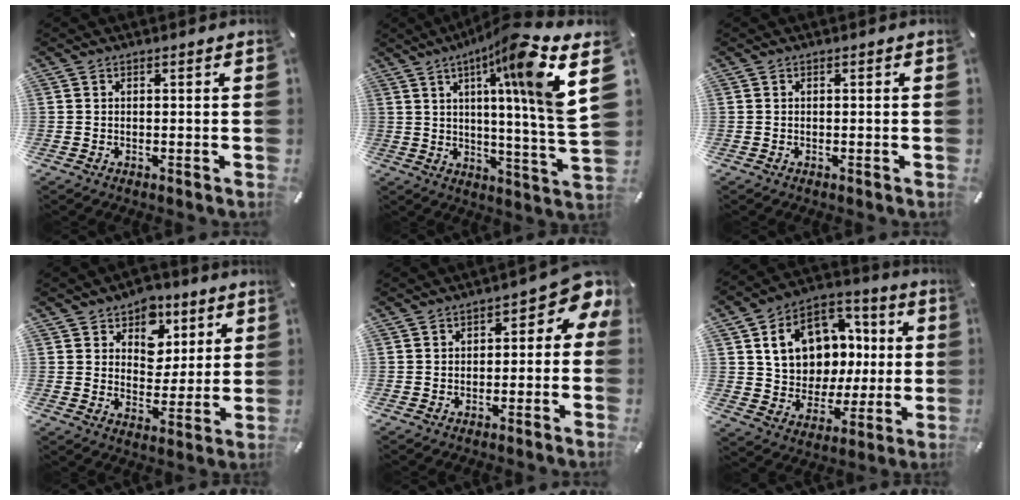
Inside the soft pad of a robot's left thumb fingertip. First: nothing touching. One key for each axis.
{"total": 18.7, "fx": 8.5, "fy": -0.2, "fz": 16.6, "tx": -0.255, "ty": -0.065, "tz": 0.105}
{"total": 0.0}
{"total": 8.6, "fx": 4.3, "fy": 7.1, "fz": 2.2, "tx": -0.022, "ty": -0.039, "tz": 0.073}
{"total": 5.6, "fx": 0.5, "fy": 3.4, "fz": 4.4, "tx": -0.055, "ty": -0.013, "tz": -0.001}
{"total": 15.4, "fx": 3.2, "fy": 13.1, "fz": 7.5, "tx": -0.129, "ty": -0.006, "tz": 0.073}